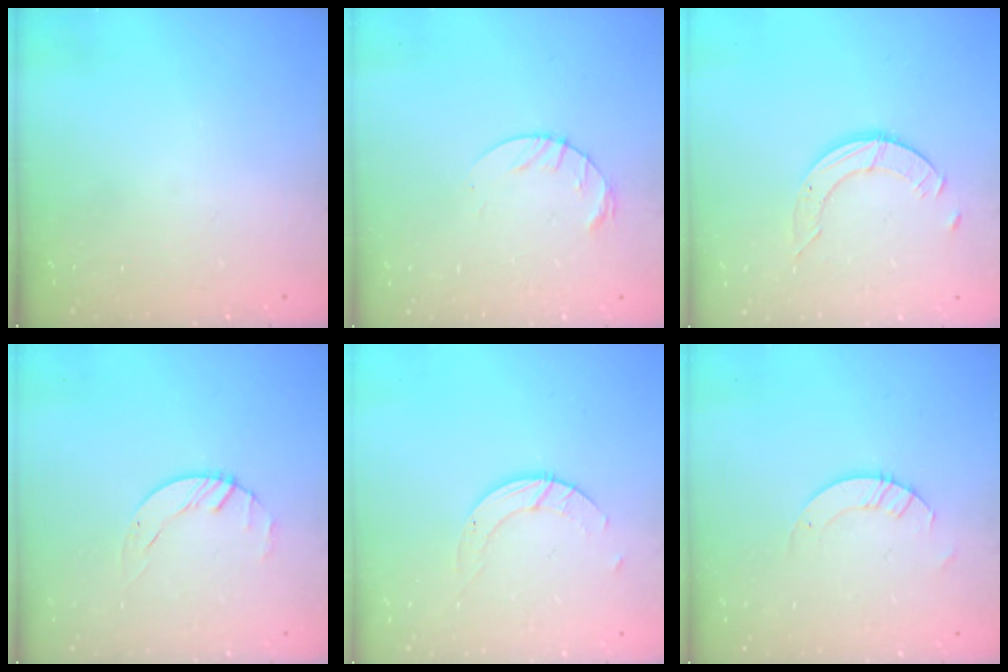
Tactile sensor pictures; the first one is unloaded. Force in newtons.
{"total": 6.0, "press": 6.0, "slide": 0.8}
{"total": 3.6, "press": 3.6, "slide": 0.4}
{"total": 1.4, "press": 1.4, "slide": 0.2}
{"total": 3.0, "press": 3.0, "slide": 0.3}
{"total": 2.6, "press": 2.6, "slide": 0.2}